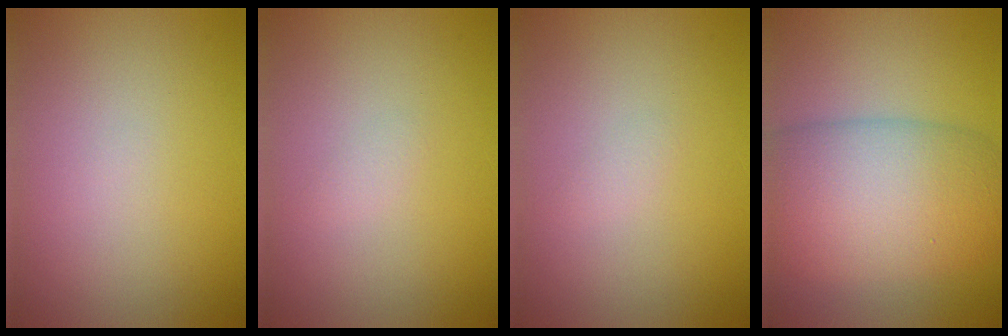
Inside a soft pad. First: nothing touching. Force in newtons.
{"total": 0.7, "press": 0.7, "slide": 0.1}
{"total": 0.7, "press": 0.7, "slide": 0.1}
{"total": 10.3, "press": 10.3, "slide": 0.2}